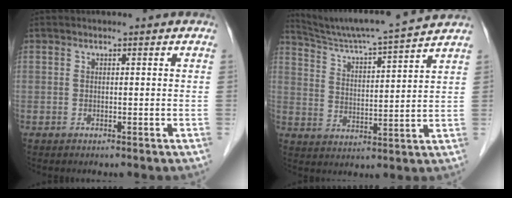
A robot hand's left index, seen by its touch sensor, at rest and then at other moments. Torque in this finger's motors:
{"motor_torque": [0.57, -0.71, 0.00, 0.01]}